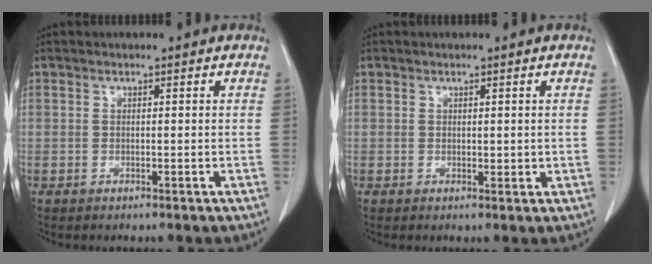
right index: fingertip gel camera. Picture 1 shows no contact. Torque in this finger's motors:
{"motor_torque": [0.02, 0.22, 0.05, 0.02]}